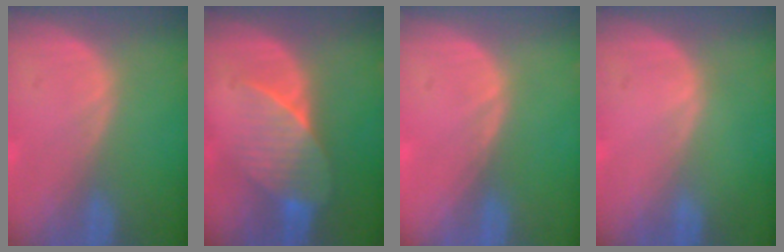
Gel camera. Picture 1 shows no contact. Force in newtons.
{"total": 7.1, "press": 6.4, "slide": 3.0}
{"total": 0.6, "press": 0.4, "slide": 0.4}
{"total": 0.0}